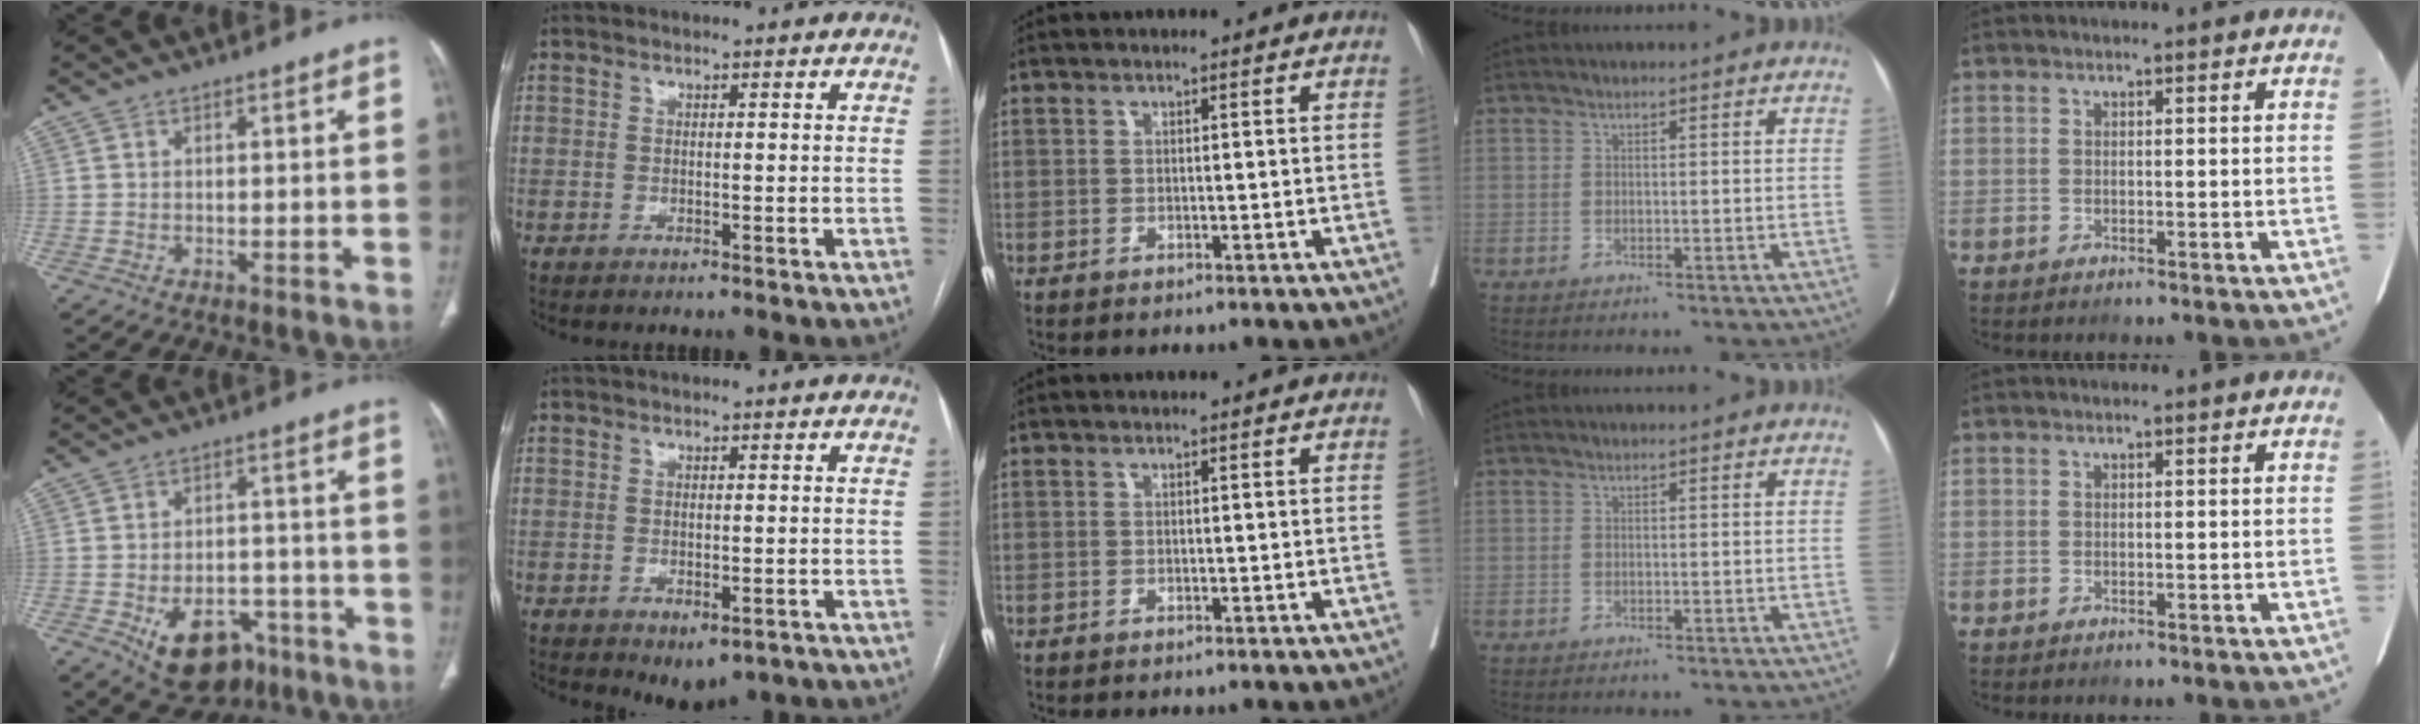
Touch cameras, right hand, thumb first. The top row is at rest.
{"thumb": {"total": 12.9, "force": [-6.6, 8.3, 7.4], "torque": [-0.081, 0.033, -0.087]}, "index": {"total": 3.5, "force": [-1.8, 1.8, 2.4], "torque": [-0.029, -0.004, -0.012]}}